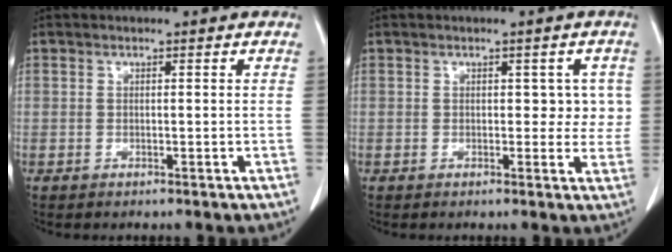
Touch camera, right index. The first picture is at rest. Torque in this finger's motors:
{"motor_torque": [-0.01, 0.08, 0.13, 0.00]}